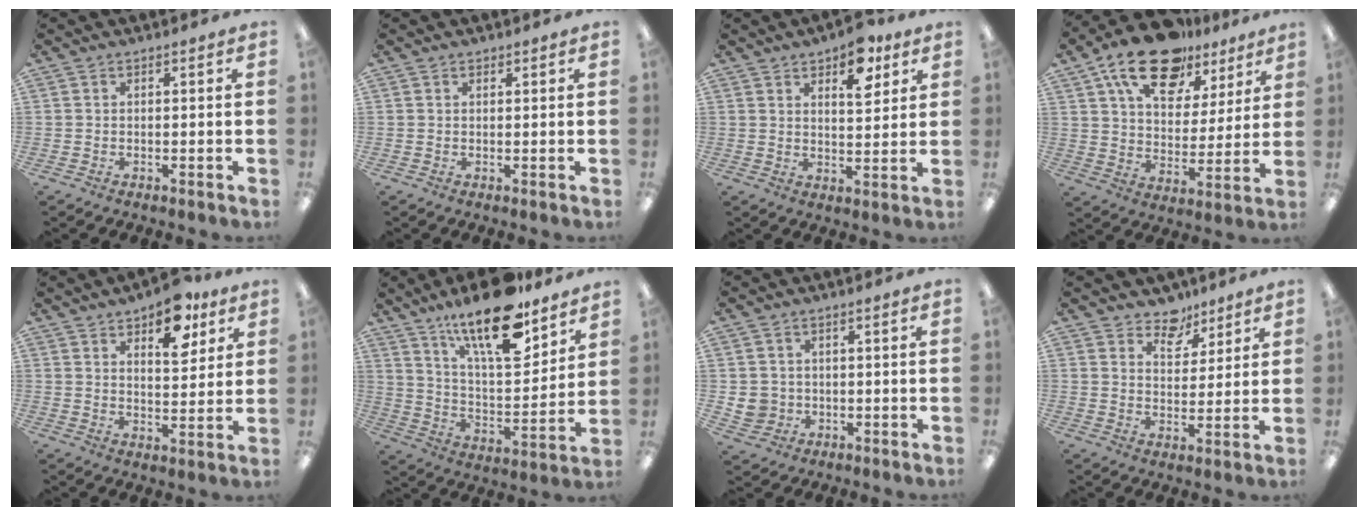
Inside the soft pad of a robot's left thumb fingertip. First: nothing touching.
{"total": 0.9, "force": [0.7, 0.5, 0.1], "torque": [0.005, -0.002, 0.012]}
{"total": 9.2, "force": [6.0, 4.4, 5.3], "torque": [-0.055, -0.029, 0.099]}
{"total": 18.4, "force": [13.0, 9.1, 9.3], "torque": [-0.161, -0.068, 0.229]}
{"total": 10.5, "force": [7.2, 5.1, 5.7], "torque": [-0.058, -0.034, 0.120]}
{"total": 20.2, "force": [14.3, 6.9, 12.4], "torque": [-0.207, -0.086, 0.240]}
{"total": 4.3, "force": [0.1, 4.3, 0.6], "torque": [-0.009, 0.008, 0.005]}
{"total": 7.6, "force": [6.1, 4.3, 1.6], "torque": [-0.026, -0.037, 0.111]}